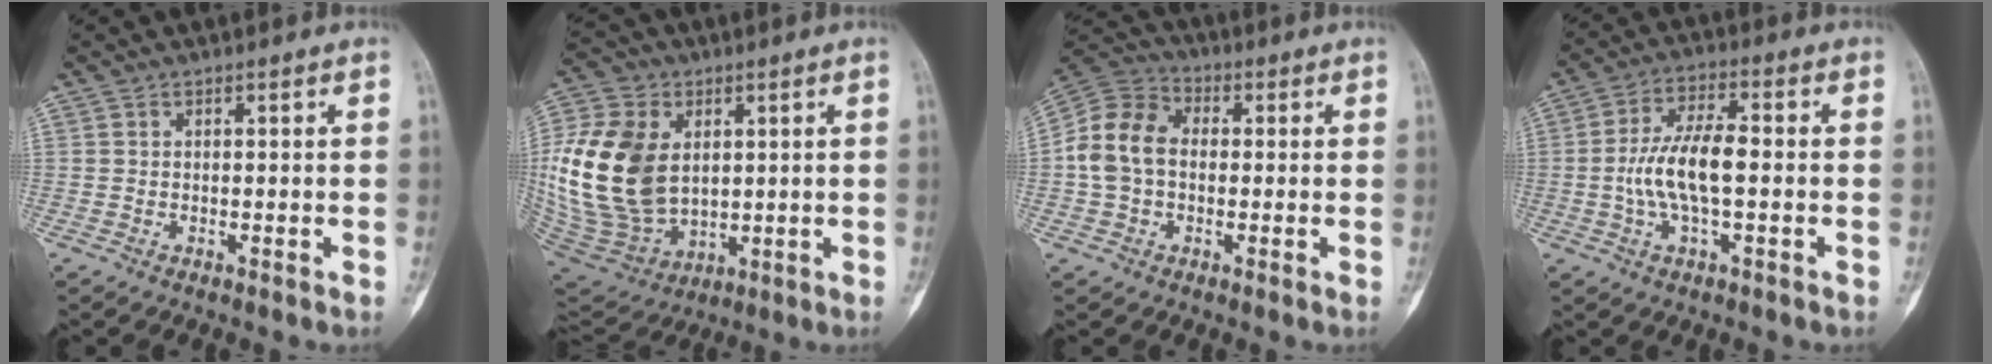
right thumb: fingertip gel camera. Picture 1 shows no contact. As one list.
[{"total": 23.9, "force": [2.3, 16.7, 16.9], "torque": [-0.349, -0.016, 0.060]}, {"total": 11.1, "force": [-0.2, 8.3, 7.4], "torque": [-0.142, 0.033, -0.014]}, {"total": 10.2, "force": [-1.0, 3.9, 9.4], "torque": [-0.193, 0.020, -0.021]}]